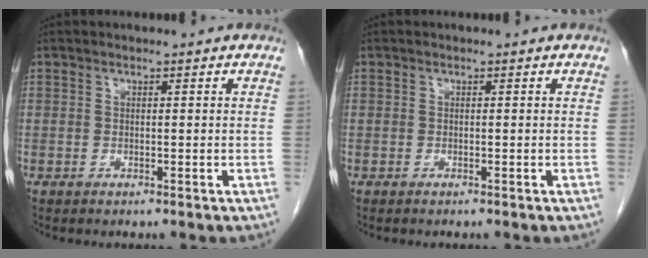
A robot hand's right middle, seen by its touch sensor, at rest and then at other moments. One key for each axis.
{"total": 0.0}